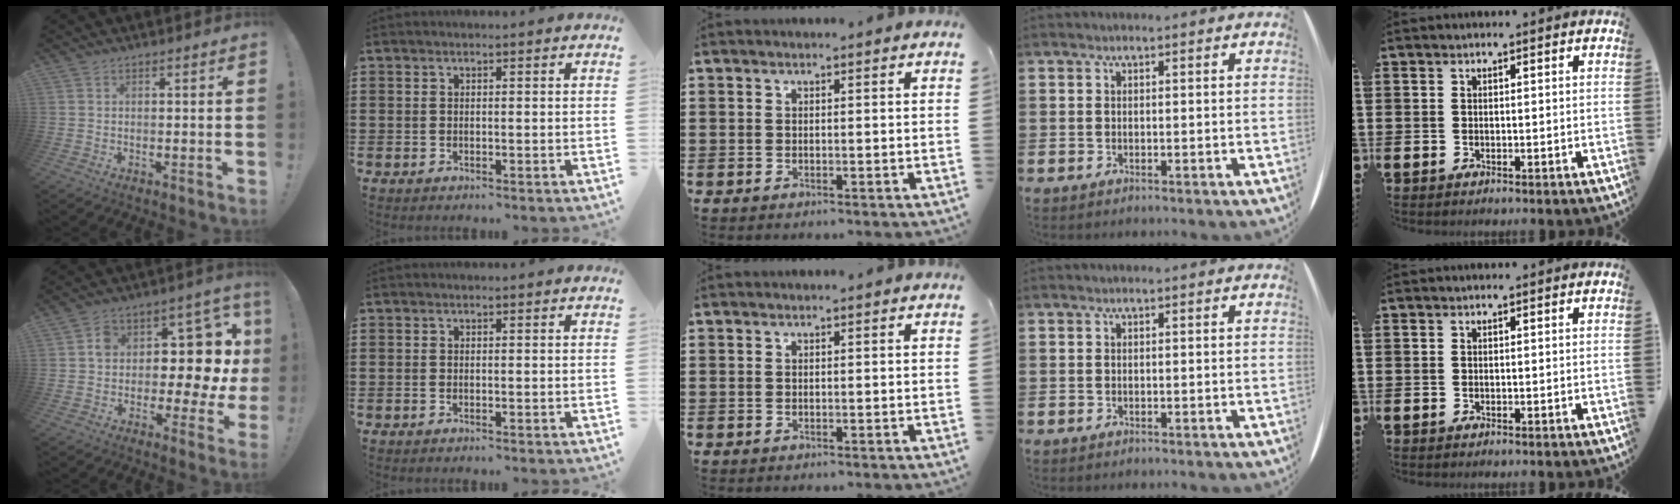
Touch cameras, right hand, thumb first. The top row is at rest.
{"thumb": {"total": 12.6, "force": [0.3, 7.0, 10.5], "torque": [-0.141, -0.004, -0.008]}}